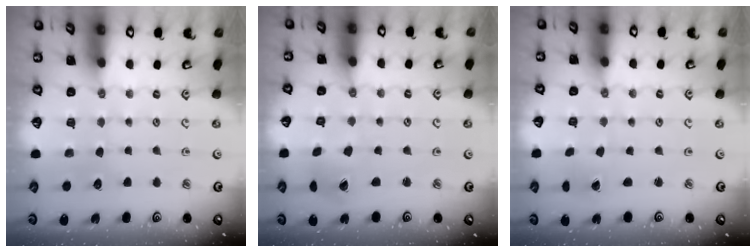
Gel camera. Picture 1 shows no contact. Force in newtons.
{"total": 2.4, "press": 2.4, "slide": 0.3}
{"total": 1.9, "press": 1.9, "slide": 0.2}